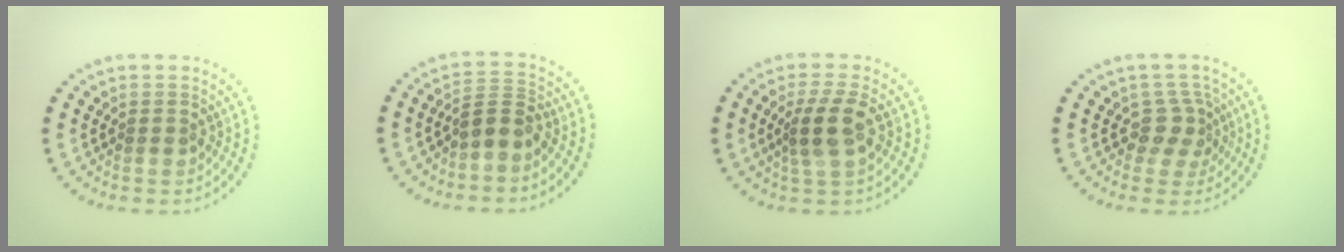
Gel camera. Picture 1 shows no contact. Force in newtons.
{"total": 2.5, "press": 2.2, "slide": 1.1}
{"total": 3.7, "press": 3.3, "slide": 1.5}
{"total": 2.3, "press": 1.6, "slide": 1.6}